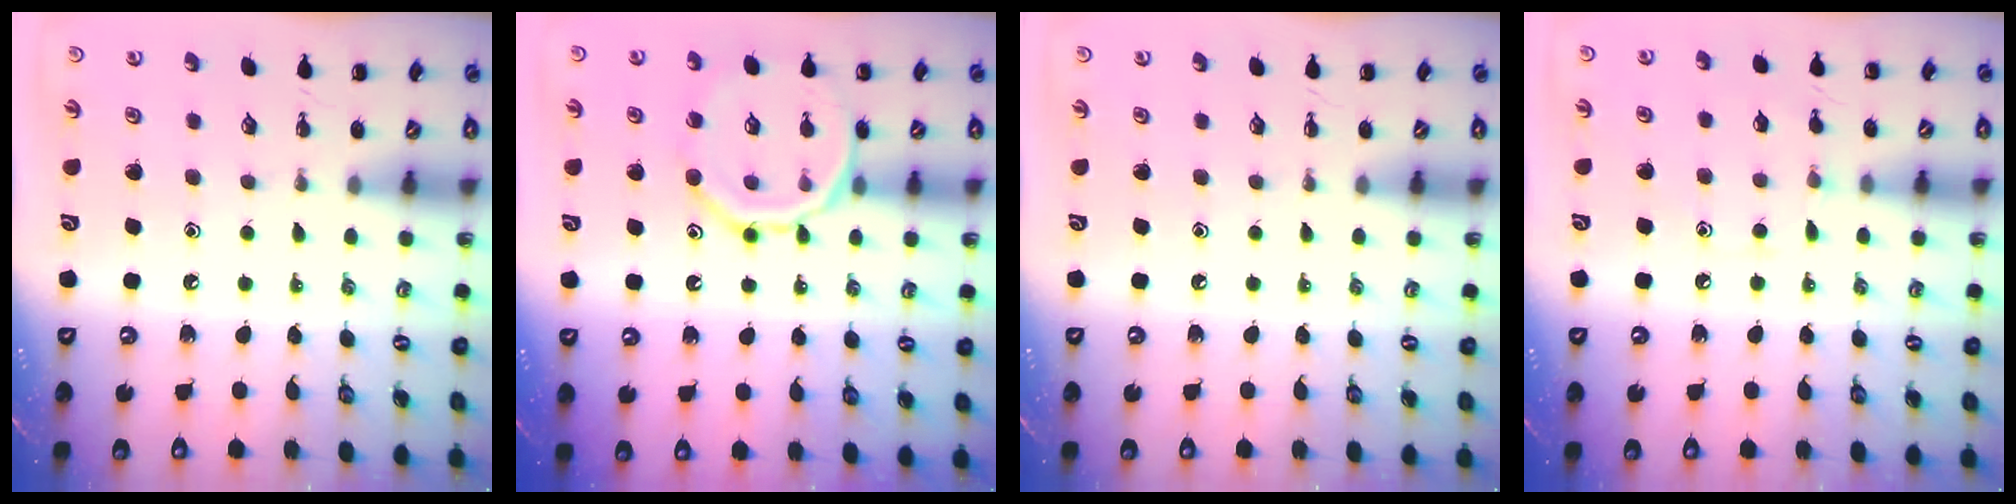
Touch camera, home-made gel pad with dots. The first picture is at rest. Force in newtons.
{"total": 14.4, "press": 14.3, "slide": 1.7}
{"total": 0.0}
{"total": 6.7, "press": 6.4, "slide": 2.0}